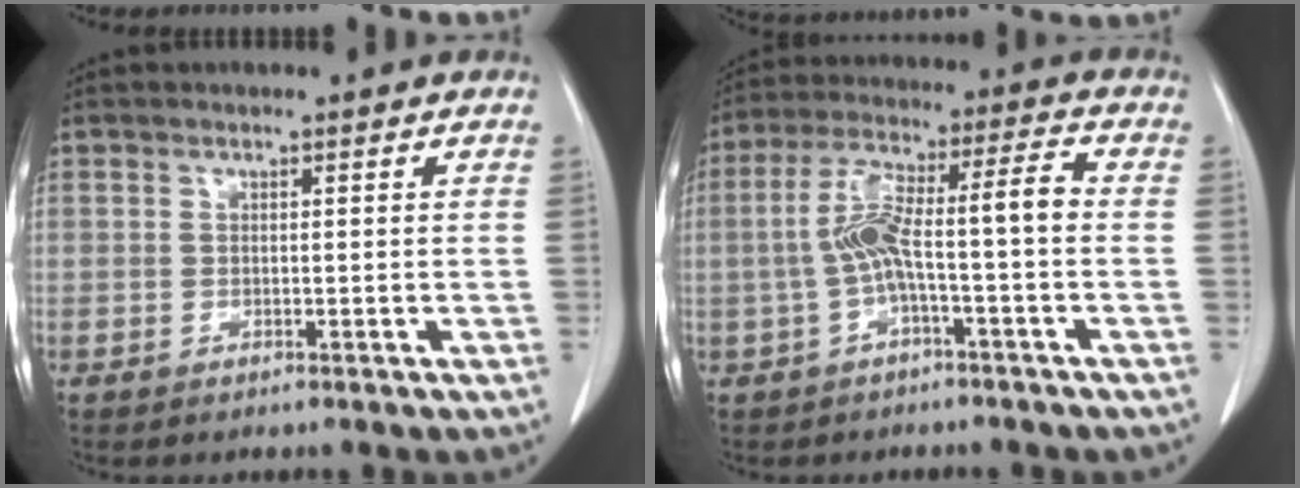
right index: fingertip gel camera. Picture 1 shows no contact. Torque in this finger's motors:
{"motor_torque": [0.90, -0.33, 0.28, 0.10]}